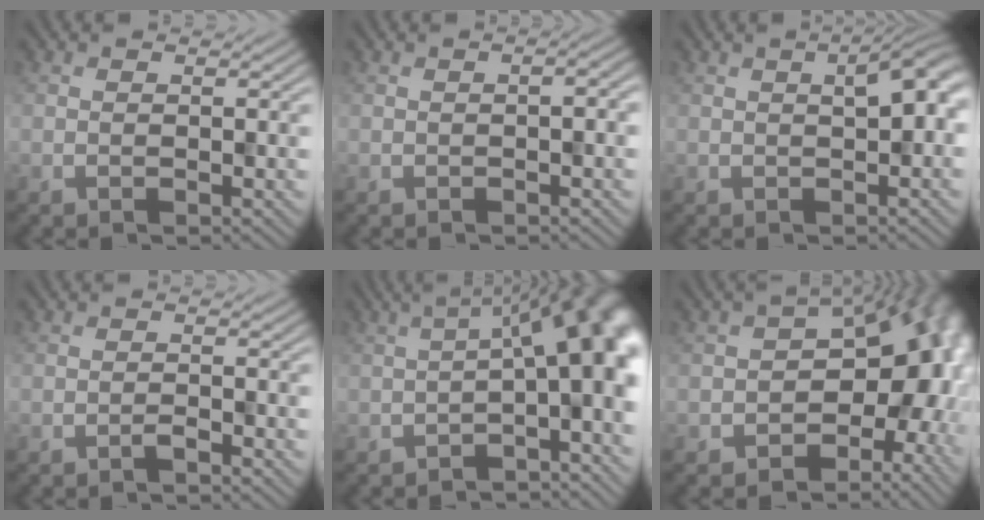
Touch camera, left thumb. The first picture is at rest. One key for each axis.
{"total": 1.5, "fx": -0.4, "fy": 0.3, "fz": 1.4, "tx": -0.021, "ty": 0.005, "tz": -0.009}
{"total": 3.9, "fx": 0.5, "fy": 1.0, "fz": 3.8, "tx": -0.058, "ty": 0.010, "tz": 0.007}
{"total": 0.8, "fx": -0.7, "fy": 0.1, "fz": 0.4, "tx": -0.005, "ty": 0.003, "tz": -0.015}
{"total": 11.3, "fx": -1.3, "fy": 3.5, "fz": 10.6, "tx": -0.139, "ty": 0.019, "tz": -0.022}
{"total": 13.0, "fx": -2.4, "fy": 8.7, "fz": 9.4, "tx": -0.097, "ty": -0.012, "tz": -0.041}